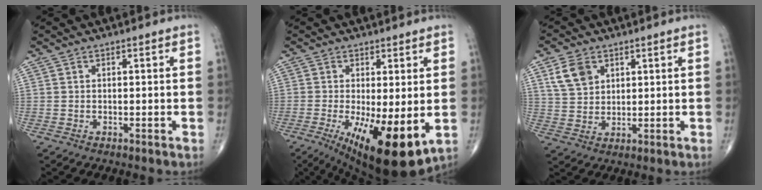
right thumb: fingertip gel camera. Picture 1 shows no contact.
{"total": 14.5, "force": [-3.4, 4.6, 13.3], "torque": [-0.205, -0.027, -0.038]}
{"total": 6.5, "force": [3.1, 4.6, 3.5], "torque": [-0.051, -0.009, 0.063]}